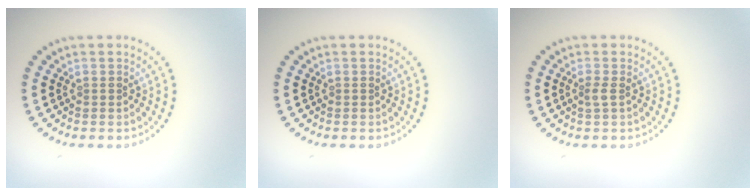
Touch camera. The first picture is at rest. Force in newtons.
{"total": 0.0}
{"total": 0.9, "press": 0.7, "slide": 0.6}